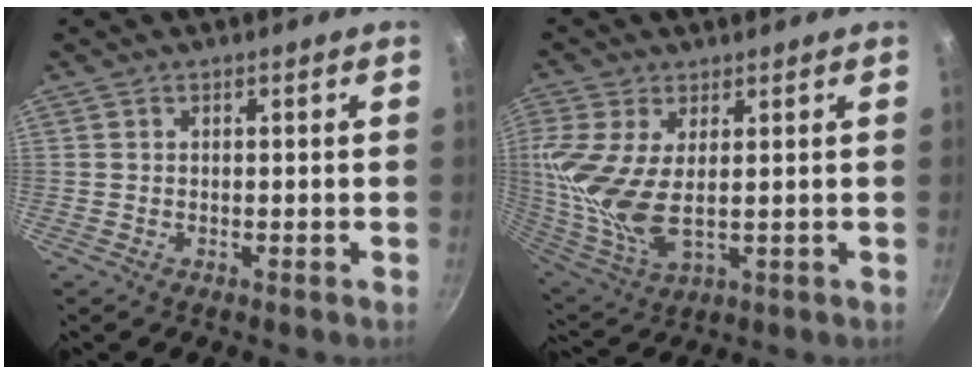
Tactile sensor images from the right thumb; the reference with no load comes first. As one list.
[{"total": 13.6, "force": [2.6, 6.5, 11.7], "torque": [-0.253, -0.014, 0.058]}]